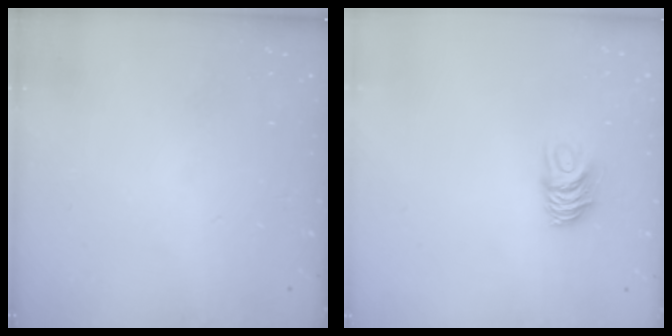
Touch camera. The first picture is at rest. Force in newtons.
{"total": 6.2, "press": 6.2, "slide": 0.5}